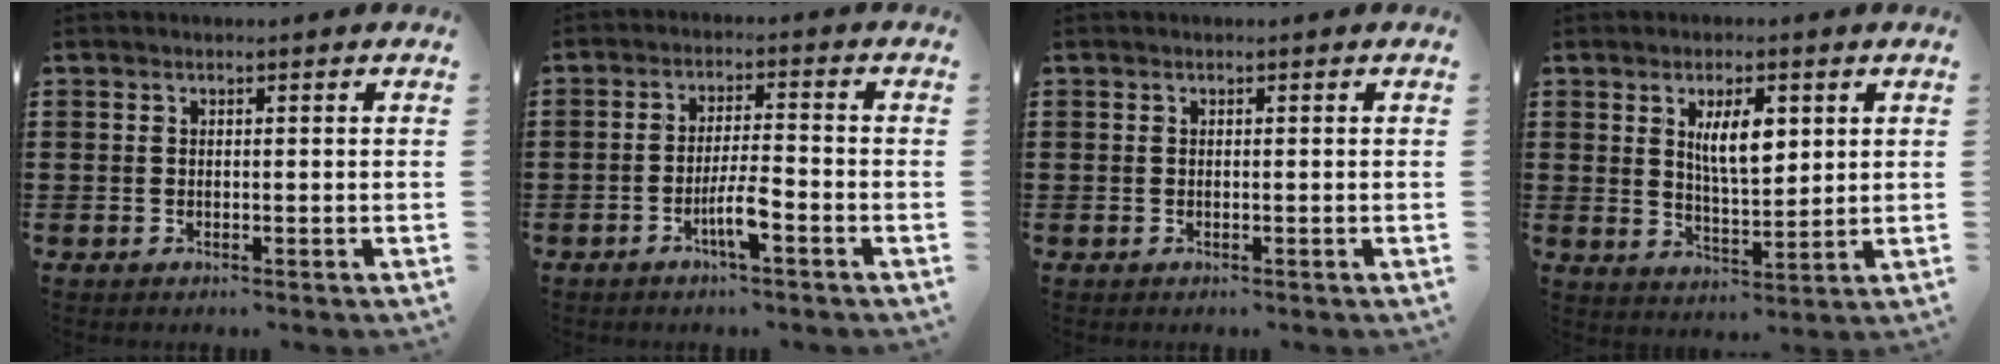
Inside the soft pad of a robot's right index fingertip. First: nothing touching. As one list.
[{"total": 4.9, "force": [-2.4, 0.6, 4.2], "torque": [-0.084, -0.005, -0.046]}, {"total": 0.0}, {"total": 6.5, "force": [2.2, 2.3, 5.6], "torque": [-0.109, 0.002, 0.036]}]